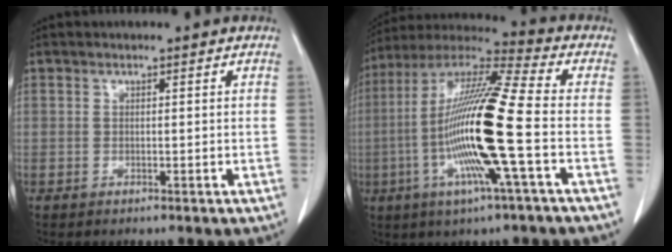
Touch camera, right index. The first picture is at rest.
{"total": 18.4, "force": [-3.7, -0.1, 18.1], "torque": [-0.361, -0.007, -0.083]}